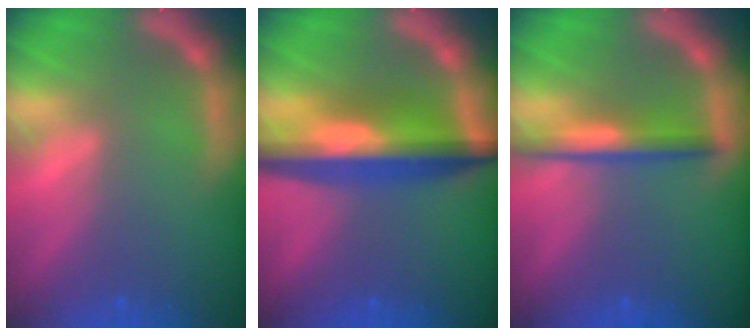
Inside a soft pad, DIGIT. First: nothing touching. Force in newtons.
{"total": 8.6}
{"total": 3.5}